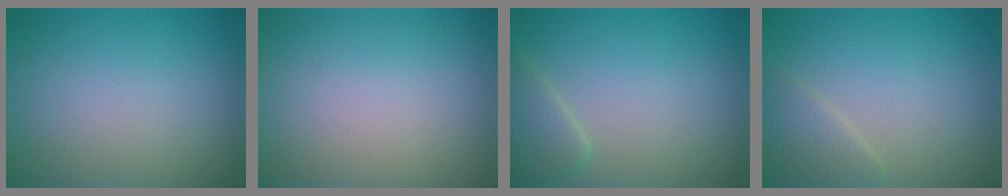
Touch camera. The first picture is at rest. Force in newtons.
{"total": 0.0}
{"total": 2.2, "press": 2.1, "slide": 0.2}
{"total": 2.1, "press": 2.1, "slide": 0.1}